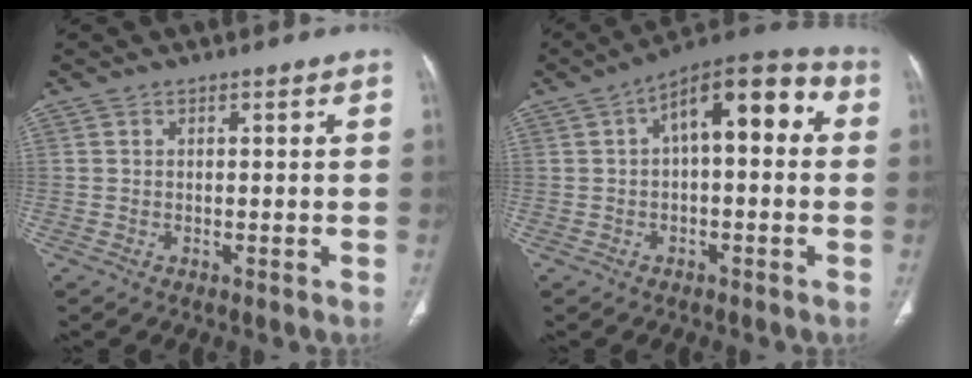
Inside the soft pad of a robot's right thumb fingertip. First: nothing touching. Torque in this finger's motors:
{"motor_torque": [1.07, 3.31, 1.49, -0.21, 0.09]}